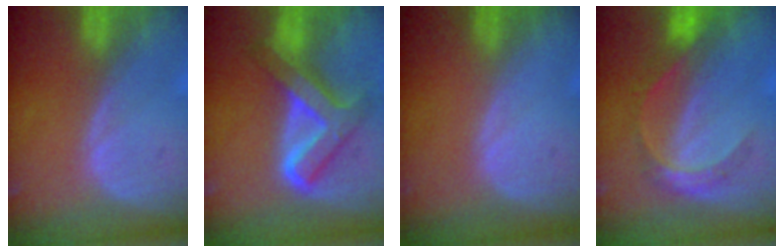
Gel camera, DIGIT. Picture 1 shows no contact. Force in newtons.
{"total": 8.4, "press": 8.3, "slide": 0.7}
{"total": 0.0}
{"total": 5.3, "press": 5.0, "slide": 1.6}